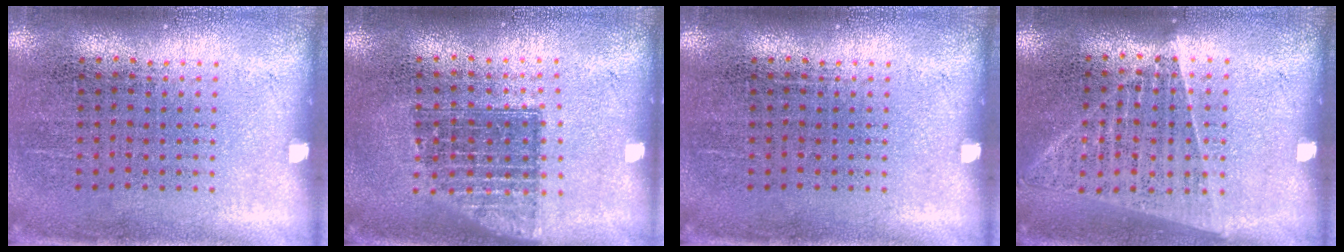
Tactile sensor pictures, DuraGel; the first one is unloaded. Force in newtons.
{"total": 1.4, "press": 1.1, "slide": 0.8}
{"total": 0.0}
{"total": 1.4, "press": 1.3, "slide": 0.3}